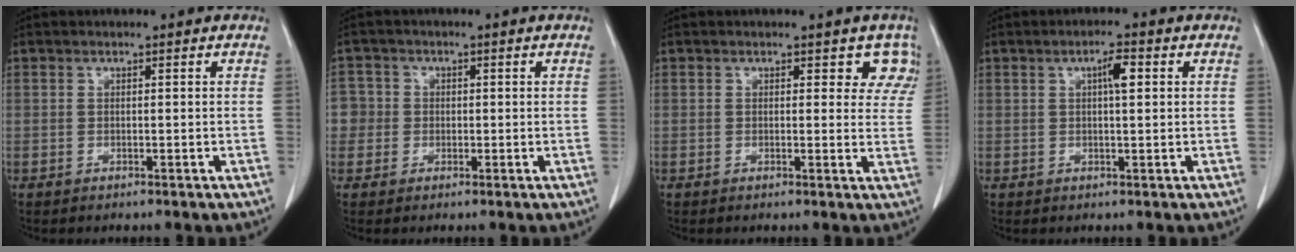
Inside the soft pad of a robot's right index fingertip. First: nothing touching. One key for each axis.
{"total": 3.6, "fx": -0.2, "fy": 3.6, "fz": 0.0, "tx": 0.016, "ty": 0.014, "tz": -0.006}
{"total": 4.0, "fx": 2.5, "fy": 2.4, "fz": 1.9, "tx": 0.008, "ty": -0.002, "tz": 0.015}
{"total": 3.1, "fx": 0.9, "fy": 0.5, "fz": 2.9, "tx": -0.050, "ty": 0.005, "tz": 0.013}